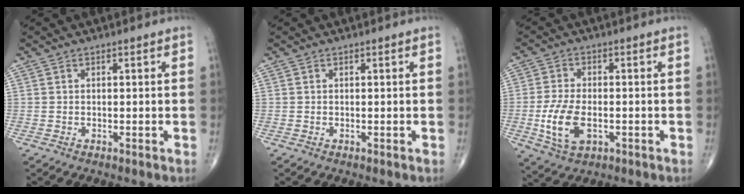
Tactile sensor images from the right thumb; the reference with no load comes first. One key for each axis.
{"total": 0.0}
{"total": 8.9, "fx": -2.1, "fy": 4.9, "fz": 7.2, "tx": -0.146, "ty": 0.000, "tz": -0.033}